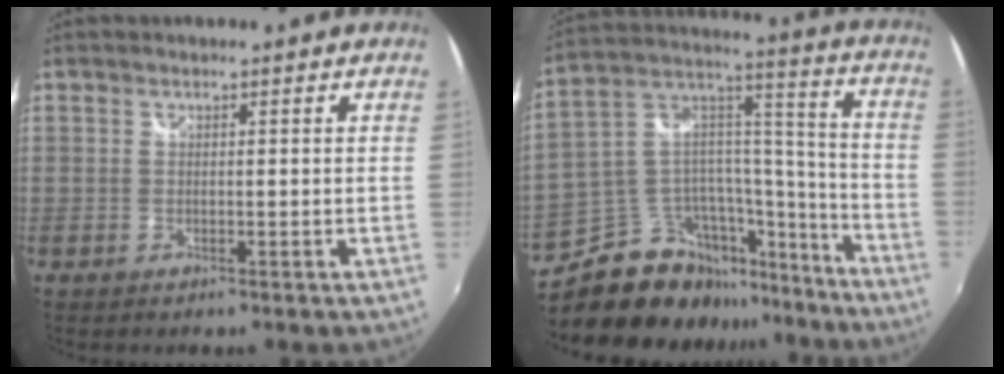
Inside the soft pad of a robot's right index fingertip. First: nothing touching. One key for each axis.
{"total": 19.4, "fx": -15.8, "fy": 9.6, "fz": 6.2, "tx": -0.113, "ty": 0.081, "tz": -0.243}